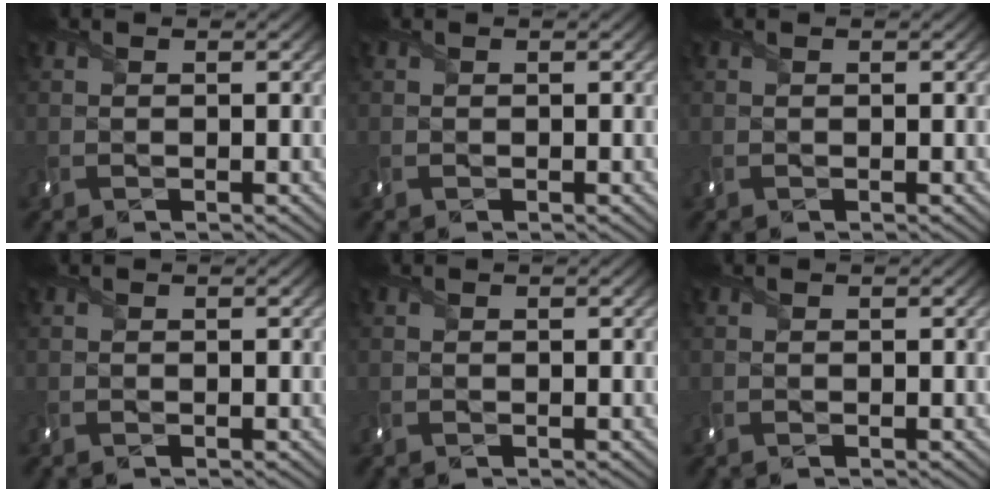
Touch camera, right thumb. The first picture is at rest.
{"total": 0.0}
{"total": 0.0}
{"total": 0.0}
{"total": 0.0}
{"total": 0.0}